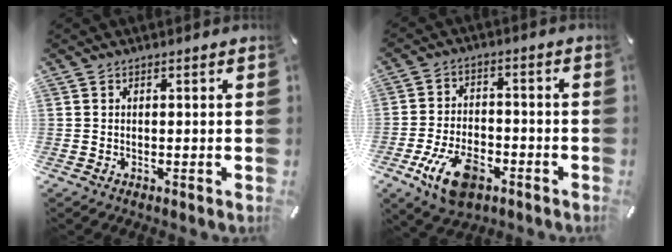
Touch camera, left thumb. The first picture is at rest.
{"total": 11.7, "force": [-5.6, 6.6, 7.8], "torque": [-0.149, 0.020, -0.100]}